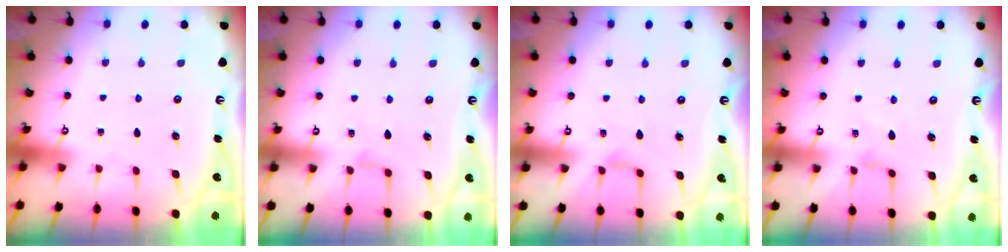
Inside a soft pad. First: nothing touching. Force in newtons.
{"total": 2.4, "press": 2.3, "slide": 0.5}
{"total": 2.5, "press": 2.4, "slide": 0.5}
{"total": 0.7, "press": 0.6, "slide": 0.3}